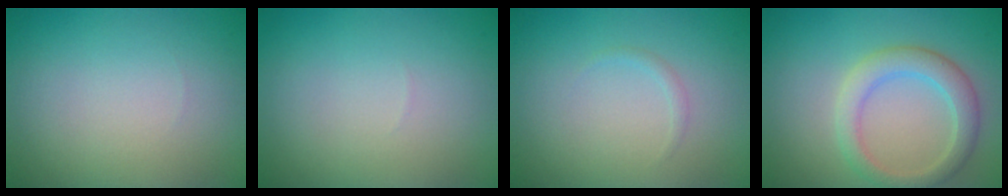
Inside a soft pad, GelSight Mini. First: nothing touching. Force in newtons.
{"total": 0.0}
{"total": 0.6, "press": 0.6, "slide": 0.1}
{"total": 3.4, "press": 3.4, "slide": 0.4}